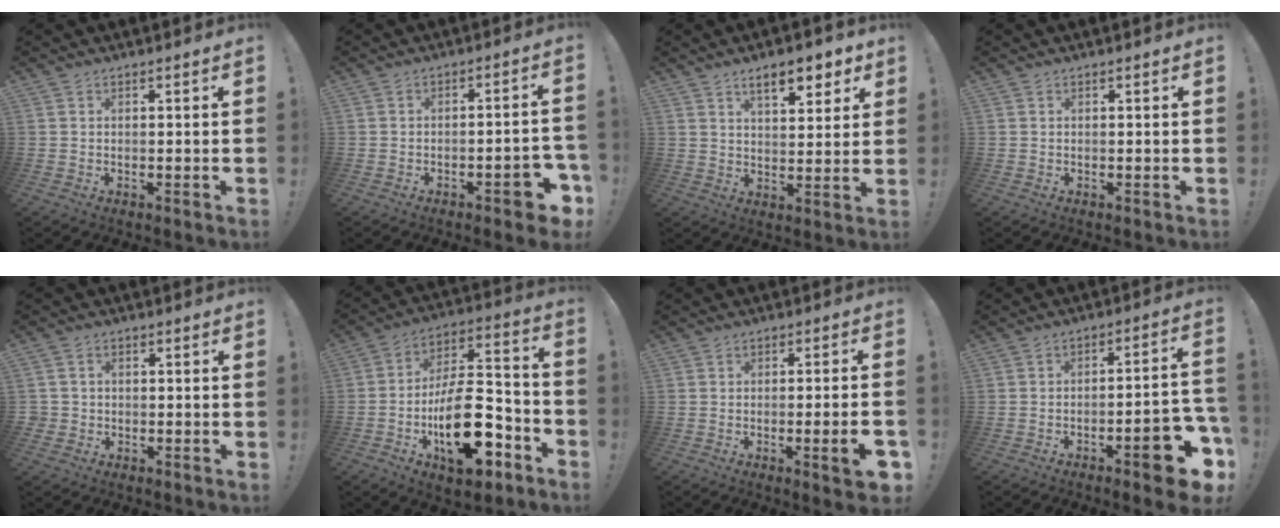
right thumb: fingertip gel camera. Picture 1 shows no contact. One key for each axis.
{"total": 6.6, "fx": -3.8, "fy": 1.9, "fz": 5.0, "tx": -0.067, "ty": 0.022, "tz": -0.059}
{"total": 9.0, "fx": 5.6, "fy": 3.2, "fz": 6.3, "tx": -0.088, "ty": -0.023, "tz": 0.096}
{"total": 0.0}
{"total": 2.5, "fx": -0.2, "fy": 2.3, "fz": 0.9, "tx": -0.010, "ty": 0.002, "tz": -0.005}
{"total": 24.0, "fx": -8.4, "fy": 11.3, "fz": 19.4, "tx": -0.331, "ty": 0.056, "tz": -0.125}
{"total": 7.4, "fx": -2.5, "fy": 0.6, "fz": 7.0, "tx": -0.101, "ty": 0.003, "tz": -0.036}
{"total": 12.2, "fx": -6.9, "fy": 2.9, "fz": 9.6, "tx": -0.114, "ty": 0.039, "tz": -0.105}